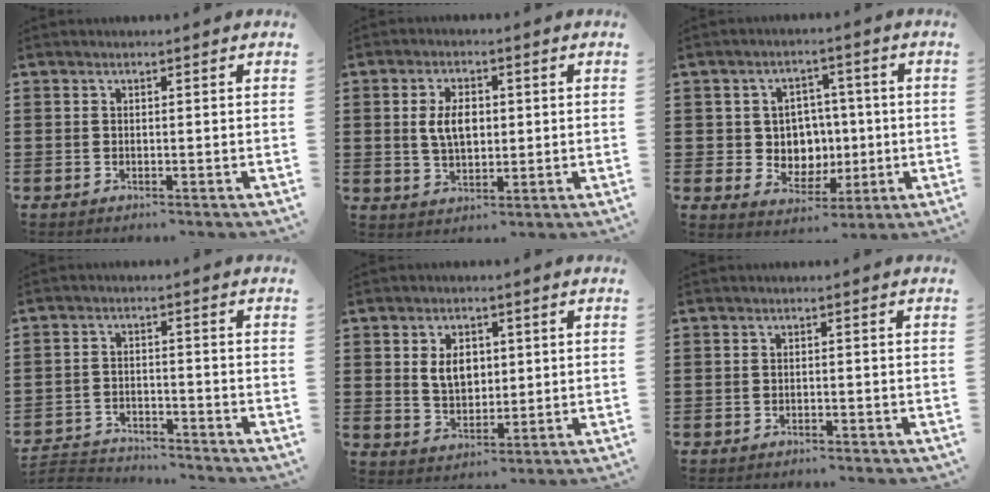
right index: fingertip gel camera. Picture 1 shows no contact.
{"total": 5.4, "force": [0.6, 3.1, 4.4], "torque": [-0.090, 0.006, 0.004]}
{"total": 5.8, "force": [0.4, 5.4, 1.9], "torque": [-0.036, 0.004, 0.006]}
{"total": 3.3, "force": [-3.3, 0.5, 0.0], "torque": [-0.014, 0.001, -0.074]}
{"total": 5.0, "force": [1.1, 3.5, 3.4], "torque": [-0.070, 0.009, 0.016]}
{"total": 0.8, "force": [-0.7, 0.2, 0.2], "torque": [-0.006, -0.001, -0.015]}